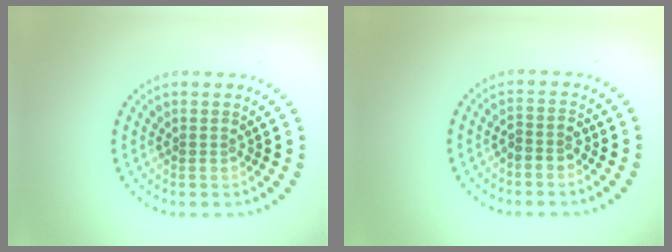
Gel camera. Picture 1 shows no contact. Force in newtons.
{"total": 1.6, "press": 1.3, "slide": 0.9}